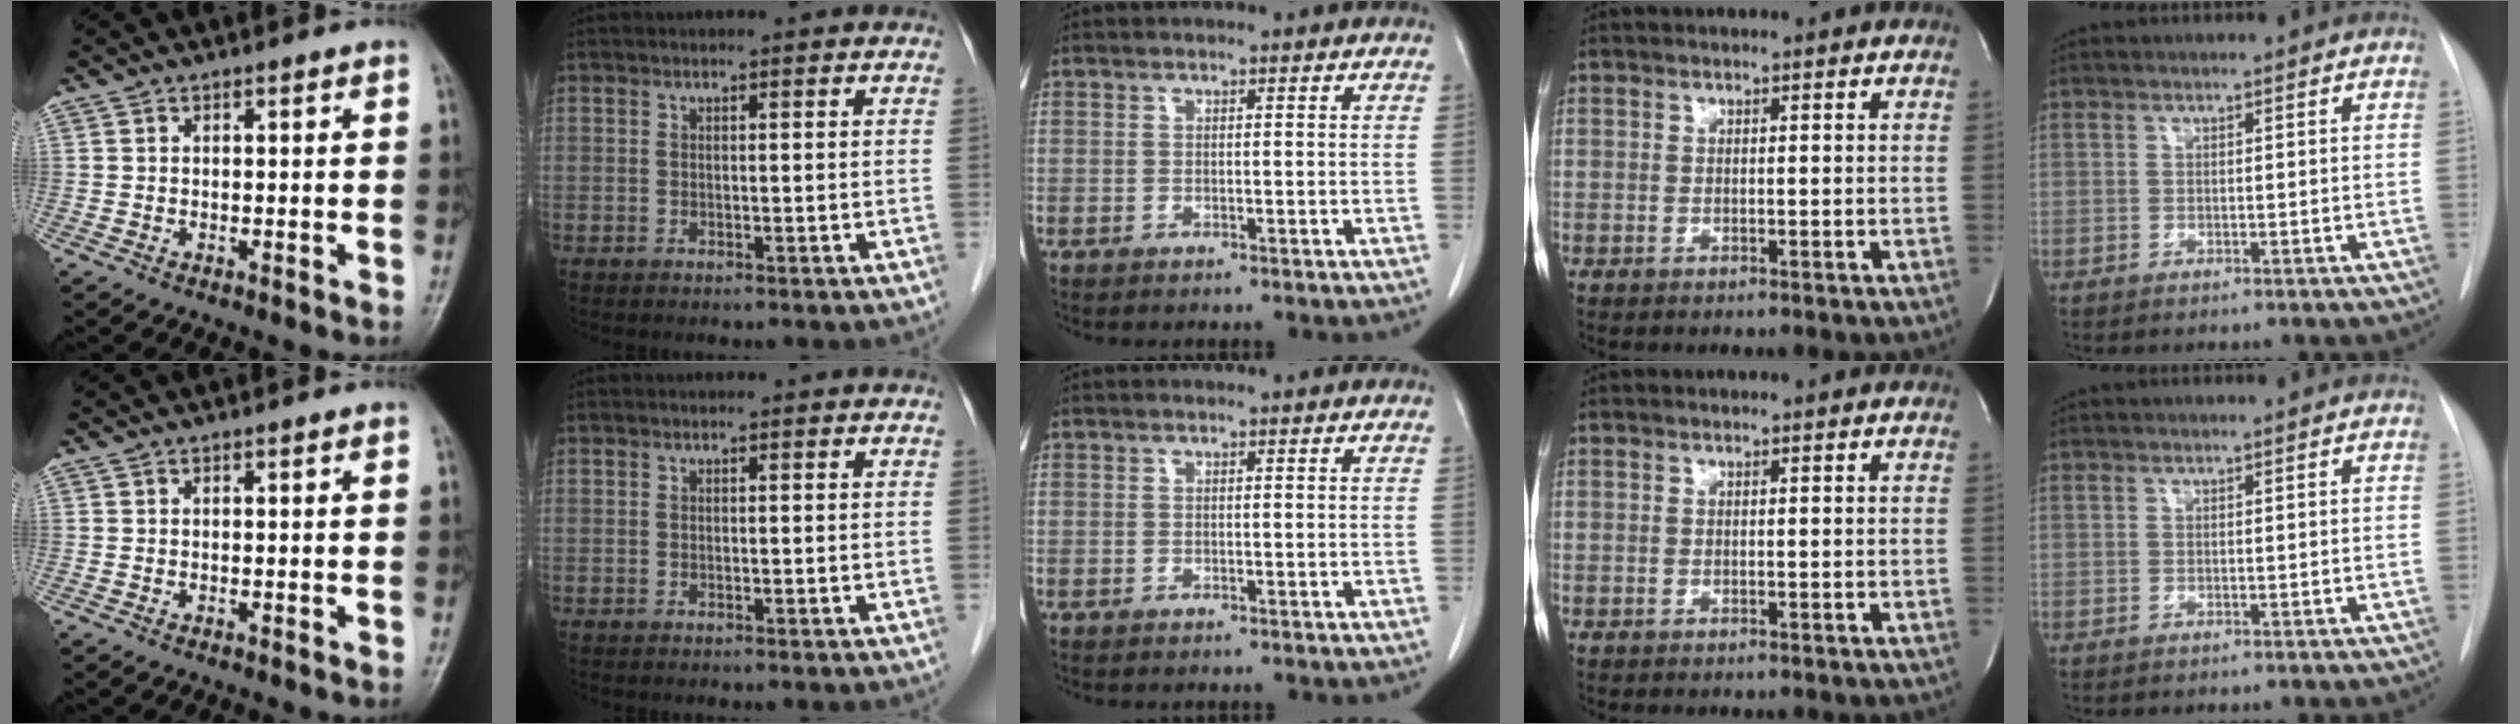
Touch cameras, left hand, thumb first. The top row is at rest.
{}